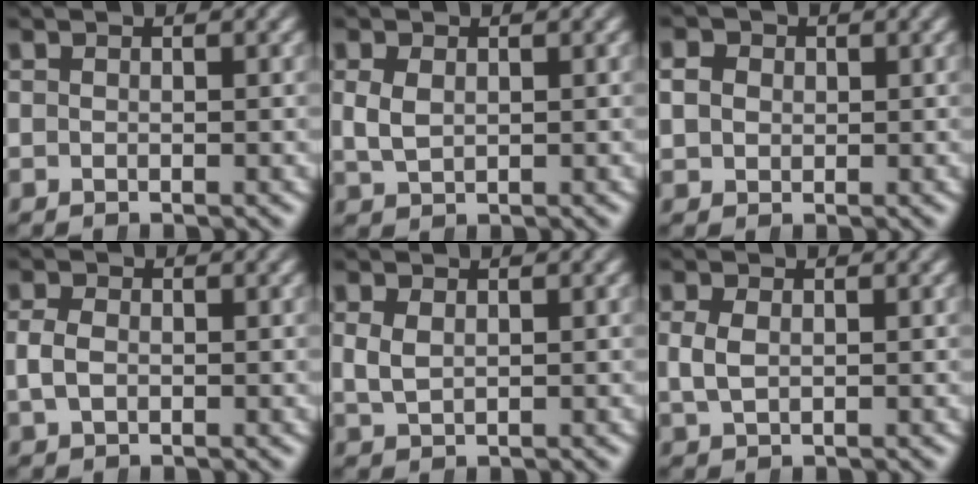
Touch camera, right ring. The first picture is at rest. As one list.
[{"total": 2.8, "force": [0.4, 2.3, 1.6], "torque": [-0.043, -0.008, 0.015]}, {"total": 2.7, "force": [0.8, 2.3, 1.2], "torque": [-0.027, -0.003, 0.021]}, {"total": 1.6, "force": [-0.2, 1.1, 1.2], "torque": [-0.032, -0.004, 0.001]}, {"total": 2.3, "force": [0.5, 1.8, 1.4], "torque": [-0.037, -0.008, 0.017]}, {"total": 2.1, "force": [0.2, 1.5, 1.5], "torque": [-0.040, -0.006, 0.011]}]